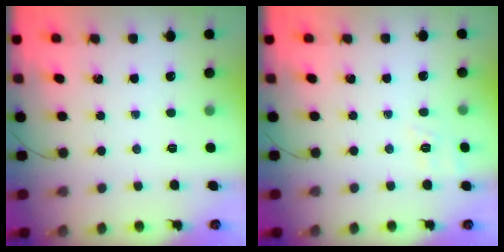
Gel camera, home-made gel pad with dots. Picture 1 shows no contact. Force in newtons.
{"total": 8.7, "press": 8.5, "slide": 1.9}